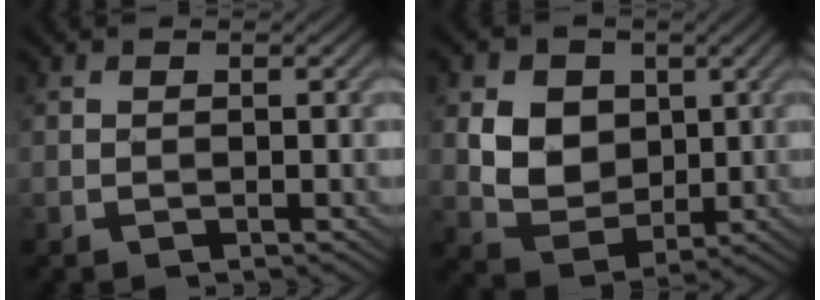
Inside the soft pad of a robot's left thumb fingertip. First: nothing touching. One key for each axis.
{"total": 6.8, "fx": 1.5, "fy": 5.5, "fz": 3.7, "tx": -0.095, "ty": -0.002, "tz": 0.020}